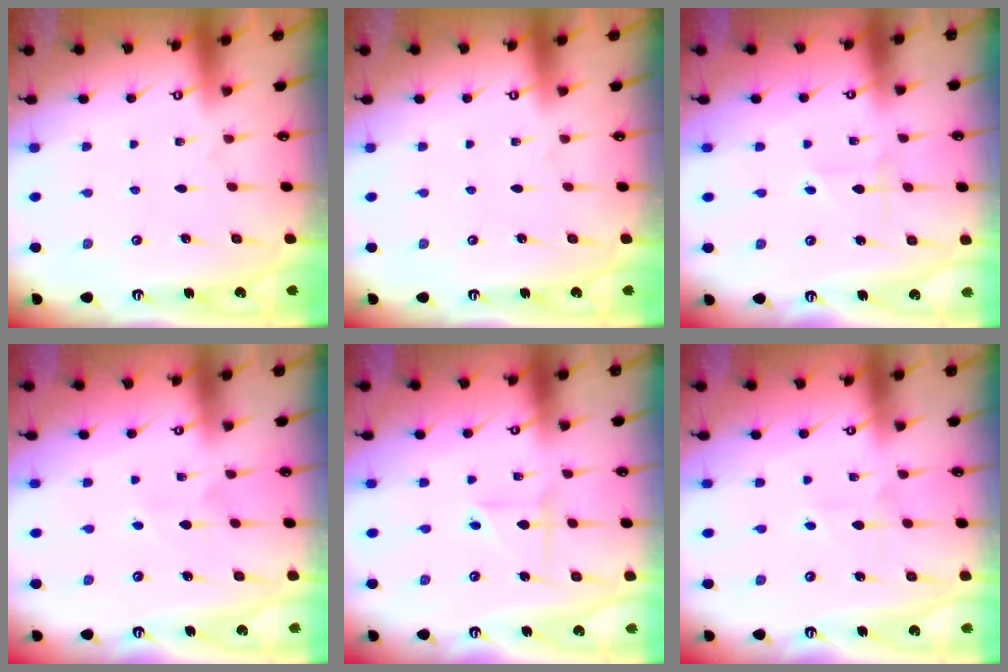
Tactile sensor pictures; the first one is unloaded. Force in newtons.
{"total": 0.0}
{"total": 2.3, "press": 2.3, "slide": 0.1}
{"total": 4.3, "press": 4.3, "slide": 0.5}
{"total": 2.5, "press": 2.3, "slide": 1.1}
{"total": 2.8, "press": 2.7, "slide": 0.4}